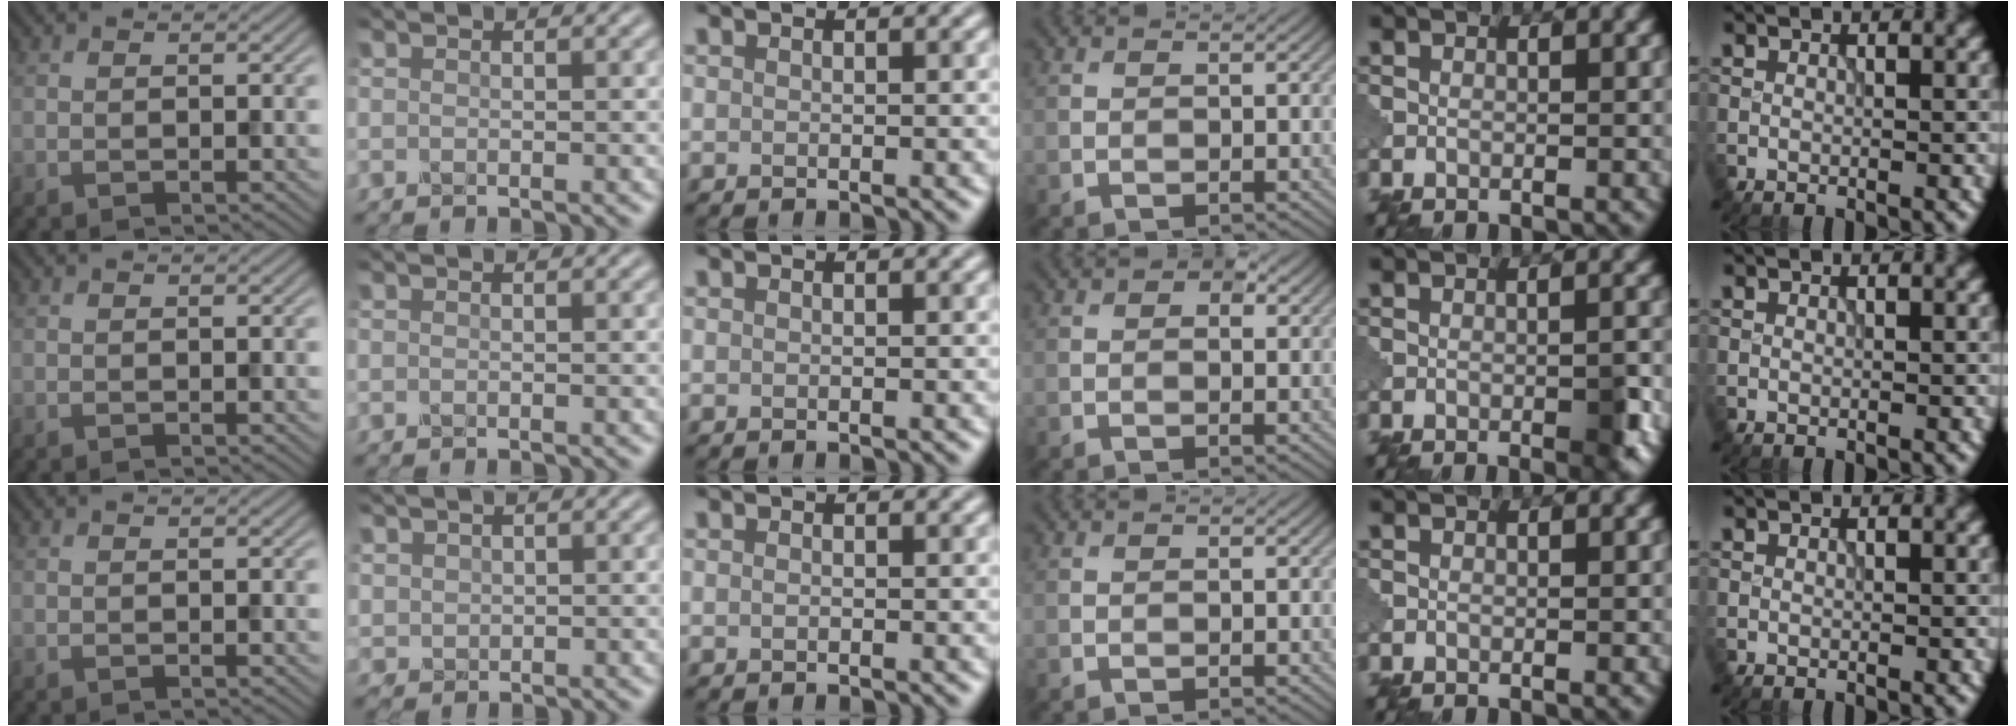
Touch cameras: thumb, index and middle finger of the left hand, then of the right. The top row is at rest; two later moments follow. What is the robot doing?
{"motion": "assemble", "object": "puzzle pieces"}